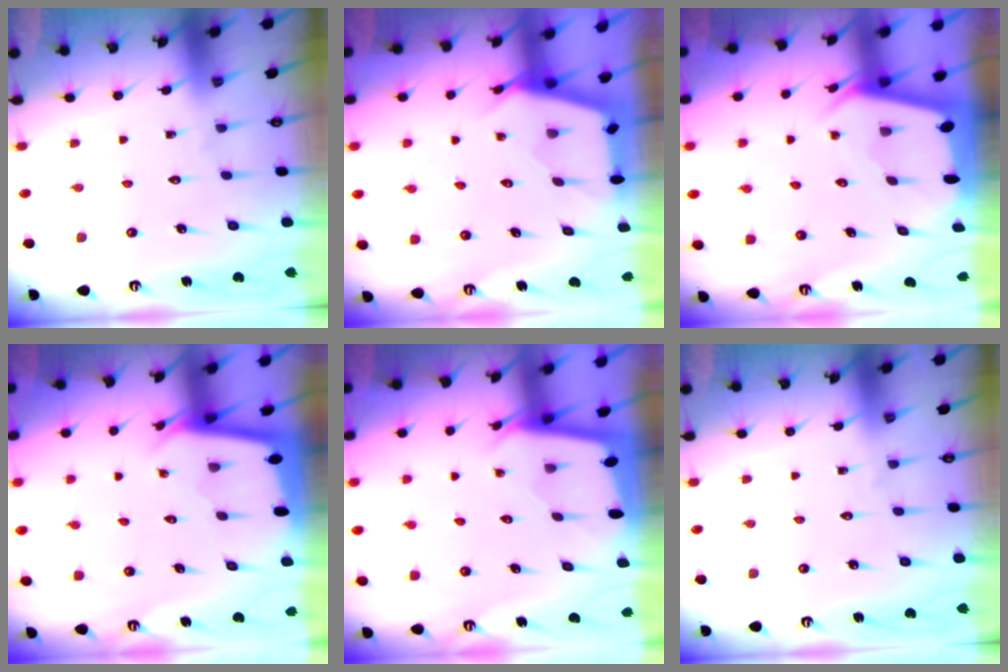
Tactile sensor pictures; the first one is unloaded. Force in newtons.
{"total": 2.6, "press": 2.5, "slide": 0.4}
{"total": 2.9, "press": 2.9, "slide": 0.2}
{"total": 2.2, "press": 2.2, "slide": 0.1}
{"total": 1.7, "press": 1.7, "slide": 0.1}
{"total": 0.0}